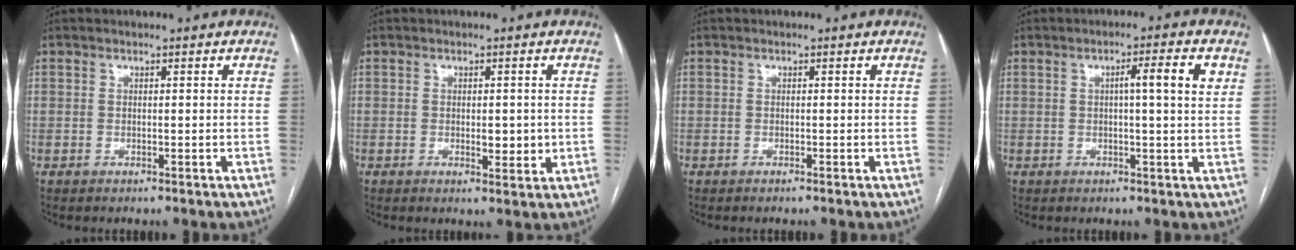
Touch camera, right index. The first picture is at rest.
{"total": 3.1, "force": [-0.2, 1.3, 2.8], "torque": [-0.039, -0.003, 0.001]}
{"total": 0.0}
{"total": 5.1, "force": [1.4, -0.1, 4.9], "torque": [-0.072, 0.009, 0.018]}